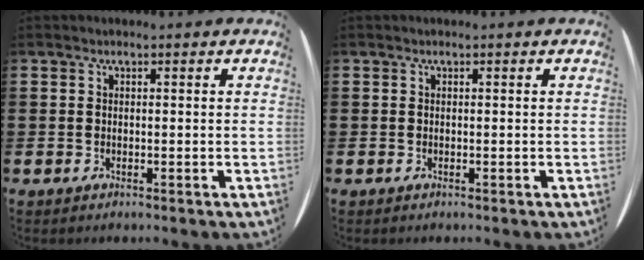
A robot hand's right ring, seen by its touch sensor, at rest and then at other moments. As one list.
[{"total": 0.0}]